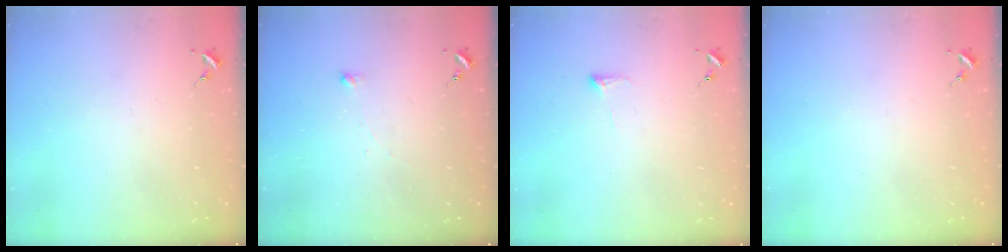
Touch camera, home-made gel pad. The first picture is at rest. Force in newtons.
{"total": 2.5, "press": 2.5, "slide": 0.2}
{"total": 4.9, "press": 4.7, "slide": 1.1}
{"total": 0.0}